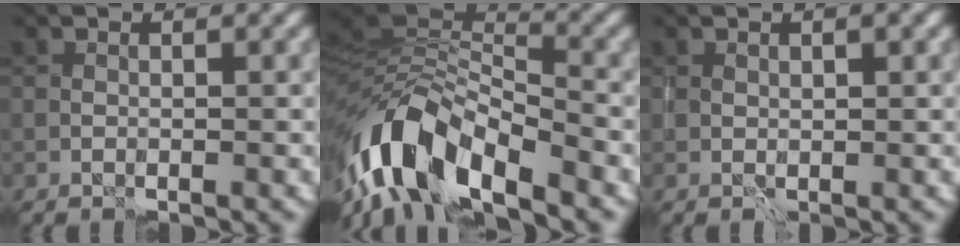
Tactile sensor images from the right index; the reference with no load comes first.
{"total": 10.4, "force": [-6.1, 4.6, 7.1], "torque": [-0.124, 0.002, -0.113]}
{"total": 1.0, "force": [0.6, 0.6, 0.5], "torque": [-0.004, -0.001, 0.011]}